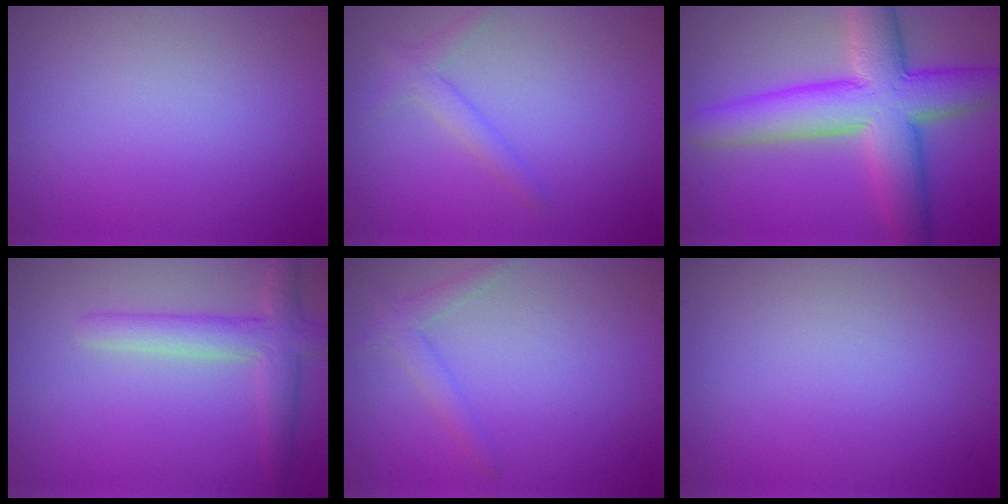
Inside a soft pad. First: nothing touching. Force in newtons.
{"total": 1.7, "press": 1.7, "slide": 0.1}
{"total": 9.9, "press": 9.9, "slide": 0.4}
{"total": 3.6, "press": 3.6, "slide": 0.3}
{"total": 1.8, "press": 1.8, "slide": 0.1}
{"total": 0.0}